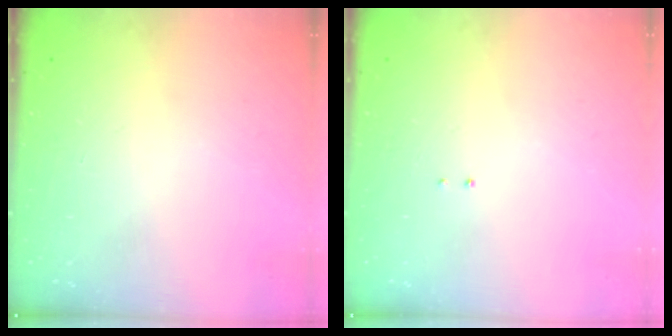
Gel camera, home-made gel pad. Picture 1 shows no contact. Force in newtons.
{"total": 1.3, "press": 1.2, "slide": 0.6}